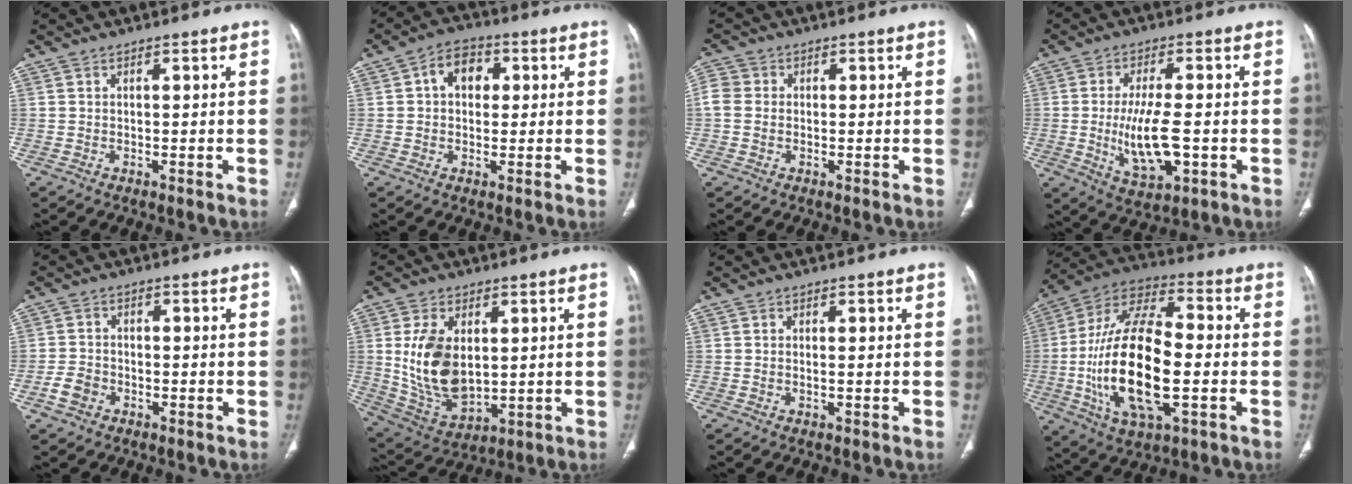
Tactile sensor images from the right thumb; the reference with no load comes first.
{"total": 6.7, "force": [1.3, 5.0, 4.3], "torque": [-0.042, 0.011, 0.013]}
{"total": 4.1, "force": [0.0, 3.5, 2.2], "torque": [-0.047, 0.009, -0.004]}
{"total": 11.1, "force": [-1.7, 4.5, 10.1], "torque": [-0.185, -0.007, -0.021]}
{"total": 3.7, "force": [-1.8, 2.8, 1.7], "torque": [-0.029, 0.014, -0.034]}
{"total": 14.4, "force": [1.8, 8.7, 11.3], "torque": [-0.196, -0.017, 0.051]}
{"total": 0.5, "force": [-0.1, 0.1, 0.5], "torque": [-0.016, 0.000, 0.000]}
{"total": 24.0, "force": [-3.6, 10.5, 21.3], "torque": [-0.415, 0.017, -0.060]}